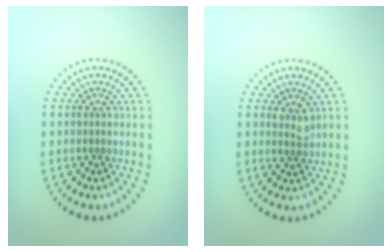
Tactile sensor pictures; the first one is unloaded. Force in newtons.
{"total": 1.5, "press": 1.3, "slide": 0.9}